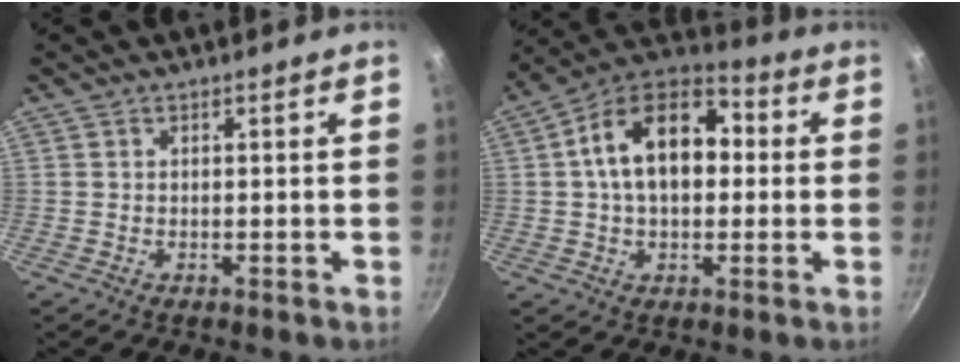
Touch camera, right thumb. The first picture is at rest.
{"total": 16.9, "force": [1.8, 11.0, 12.7], "torque": [-0.176, 0.034, 0.008]}